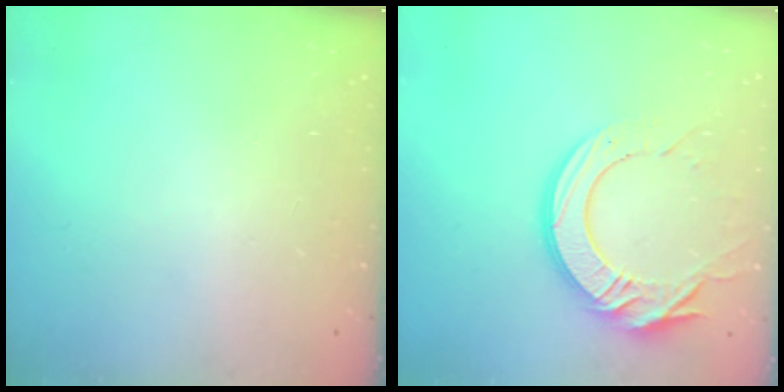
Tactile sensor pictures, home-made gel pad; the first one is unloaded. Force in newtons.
{"total": 16.4, "press": 16.4, "slide": 1.2}